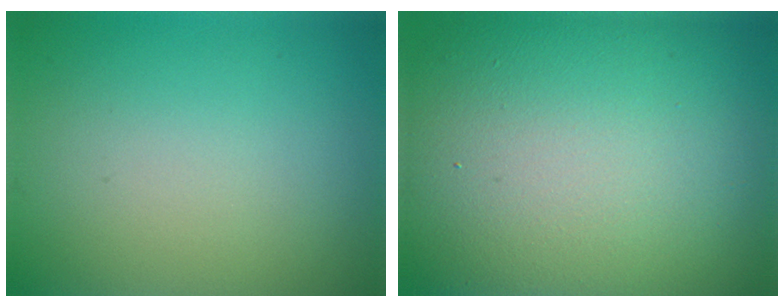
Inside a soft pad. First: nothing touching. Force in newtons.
{"total": 18.0, "press": 17.9, "slide": 1.8}